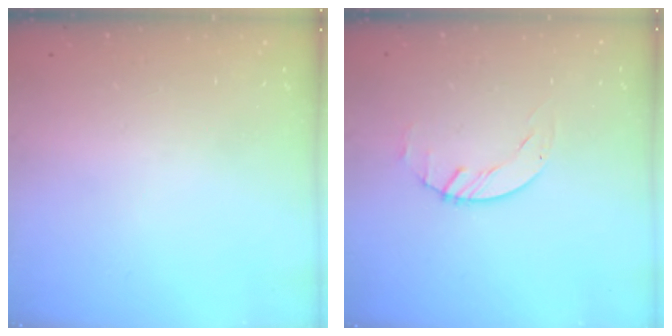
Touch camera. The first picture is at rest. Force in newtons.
{"total": 0.6, "press": 0.6, "slide": 0.1}